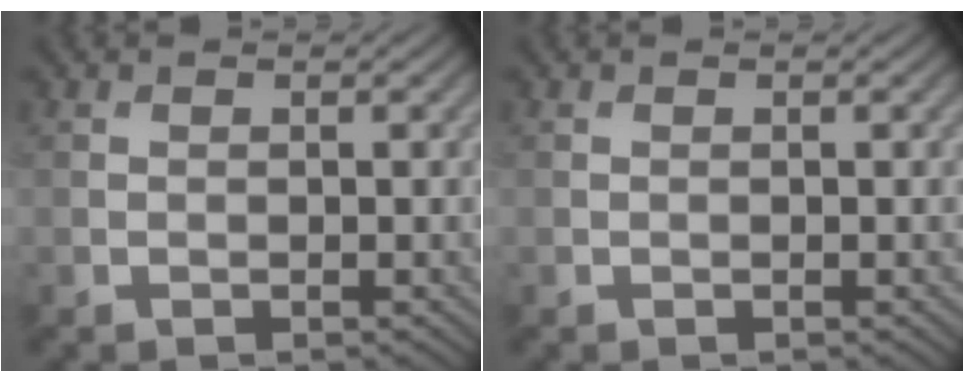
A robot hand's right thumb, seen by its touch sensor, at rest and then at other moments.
{"total": 0.0}